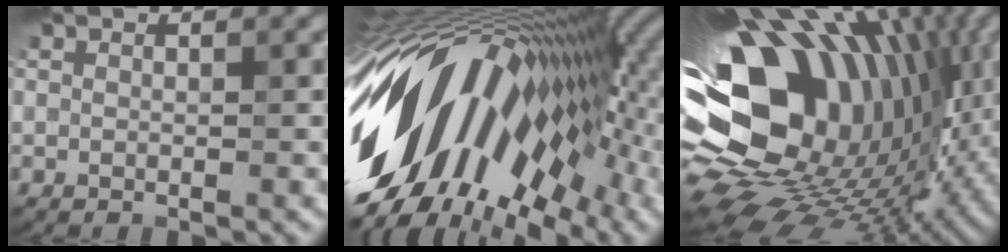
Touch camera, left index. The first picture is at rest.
{"total": 16.8, "force": [-1.0, 9.7, 13.7], "torque": [-0.248, 0.011, -0.030]}
{"total": 18.4, "force": [0.8, 12.8, 13.3], "torque": [-0.237, -0.032, 0.033]}